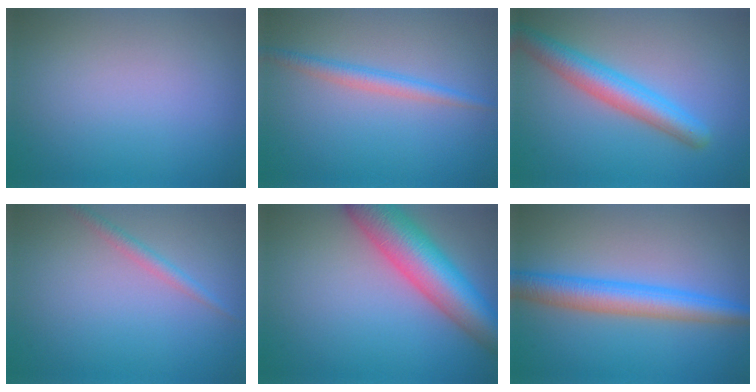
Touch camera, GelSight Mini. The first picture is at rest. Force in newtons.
{"total": 2.1, "press": 2.1, "slide": 0.0}
{"total": 4.6, "press": 4.6, "slide": 0.2}
{"total": 1.4, "press": 1.4, "slide": 0.0}
{"total": 8.8, "press": 8.8, "slide": 0.4}
{"total": 5.2, "press": 5.2, "slide": 0.2}